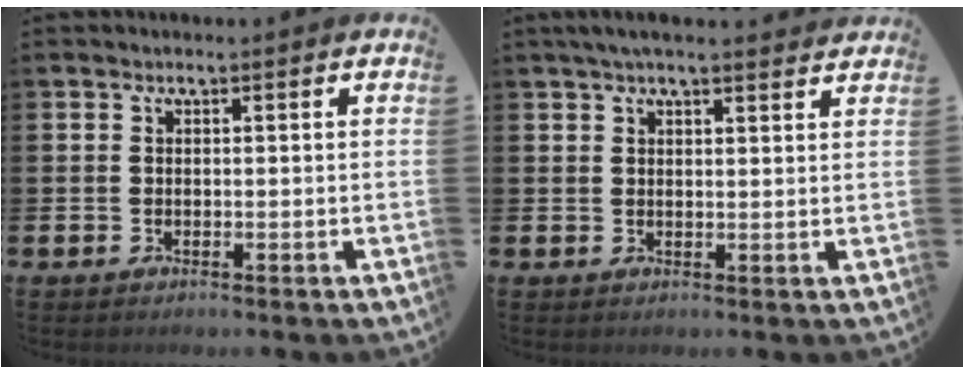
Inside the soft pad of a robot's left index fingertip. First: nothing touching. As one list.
[{"total": 3.3, "force": [2.9, 0.5, 1.5], "torque": [-0.036, -0.003, 0.053]}]